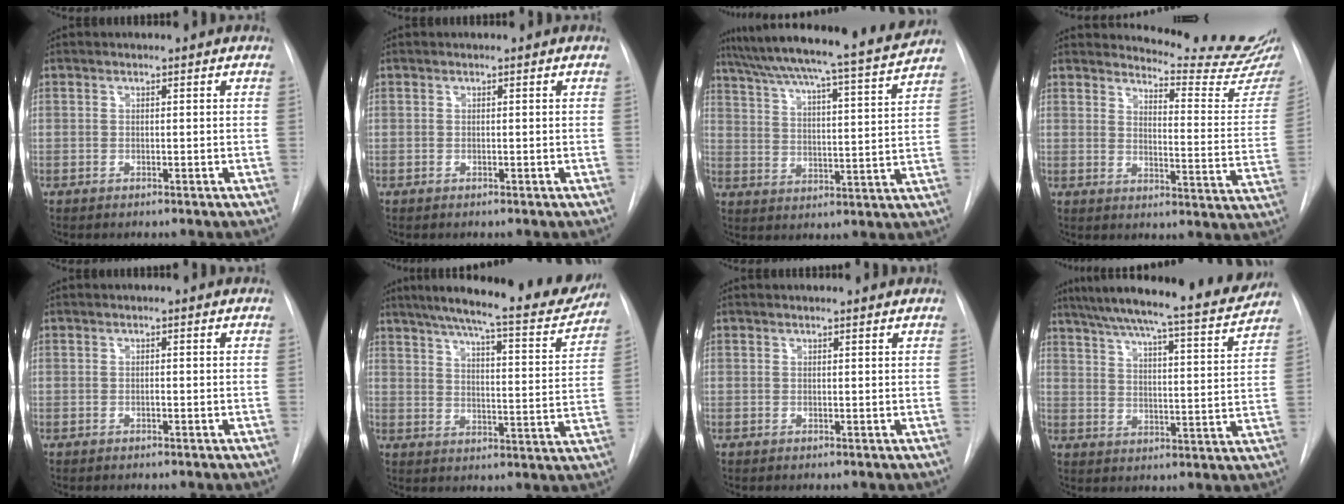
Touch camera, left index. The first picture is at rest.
{"total": 0.0}
{"total": 21.0, "force": [19.0, -0.5, 8.9], "torque": [-0.150, -0.028, 0.268]}
{"total": 16.2, "force": [16.0, -1.1, 2.6], "torque": [-0.034, -0.141, 0.176]}
{"total": 0.0}
{"total": 22.6, "force": [19.6, 2.8, 10.9], "torque": [-0.166, -0.034, 0.249]}
{"total": 2.6, "force": [2.6, 0.1, 0.5], "torque": [-0.009, 0.008, 0.025]}
{"total": 21.4, "force": [19.5, 0.9, 8.9], "torque": [-0.143, -0.035, 0.259]}